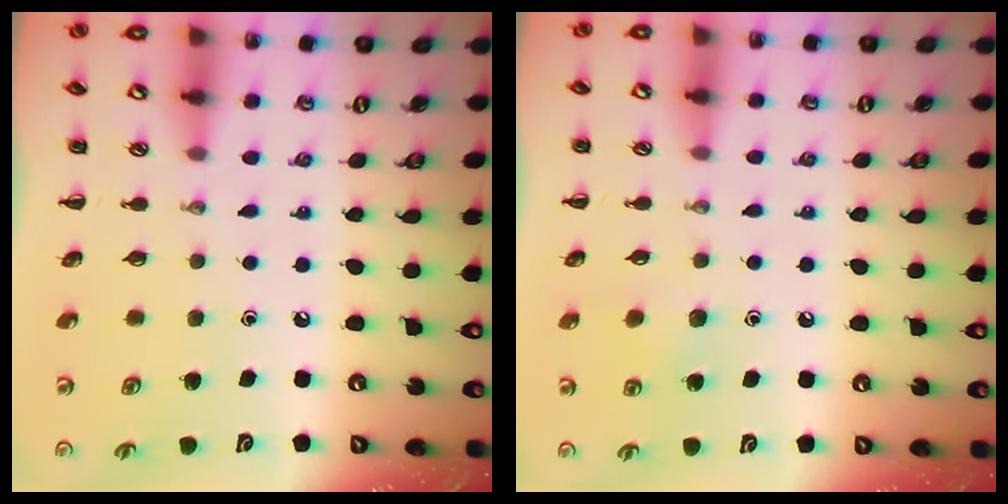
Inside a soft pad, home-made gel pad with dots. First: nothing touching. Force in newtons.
{"total": 5.4, "press": 5.2, "slide": 1.5}